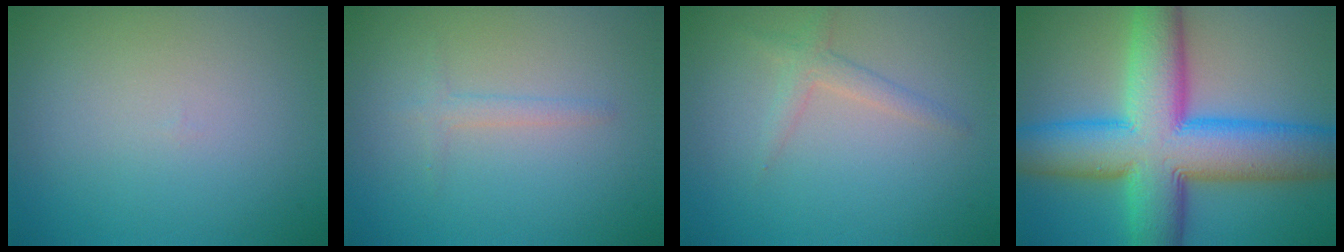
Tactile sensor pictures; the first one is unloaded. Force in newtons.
{"total": 1.1, "press": 1.1, "slide": 0.1}
{"total": 1.6, "press": 1.6, "slide": 0.1}
{"total": 13.8, "press": 13.8, "slide": 0.3}